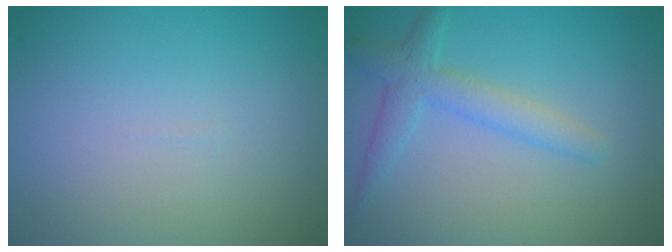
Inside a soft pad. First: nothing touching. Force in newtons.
{"total": 2.7, "press": 2.7, "slide": 0.1}